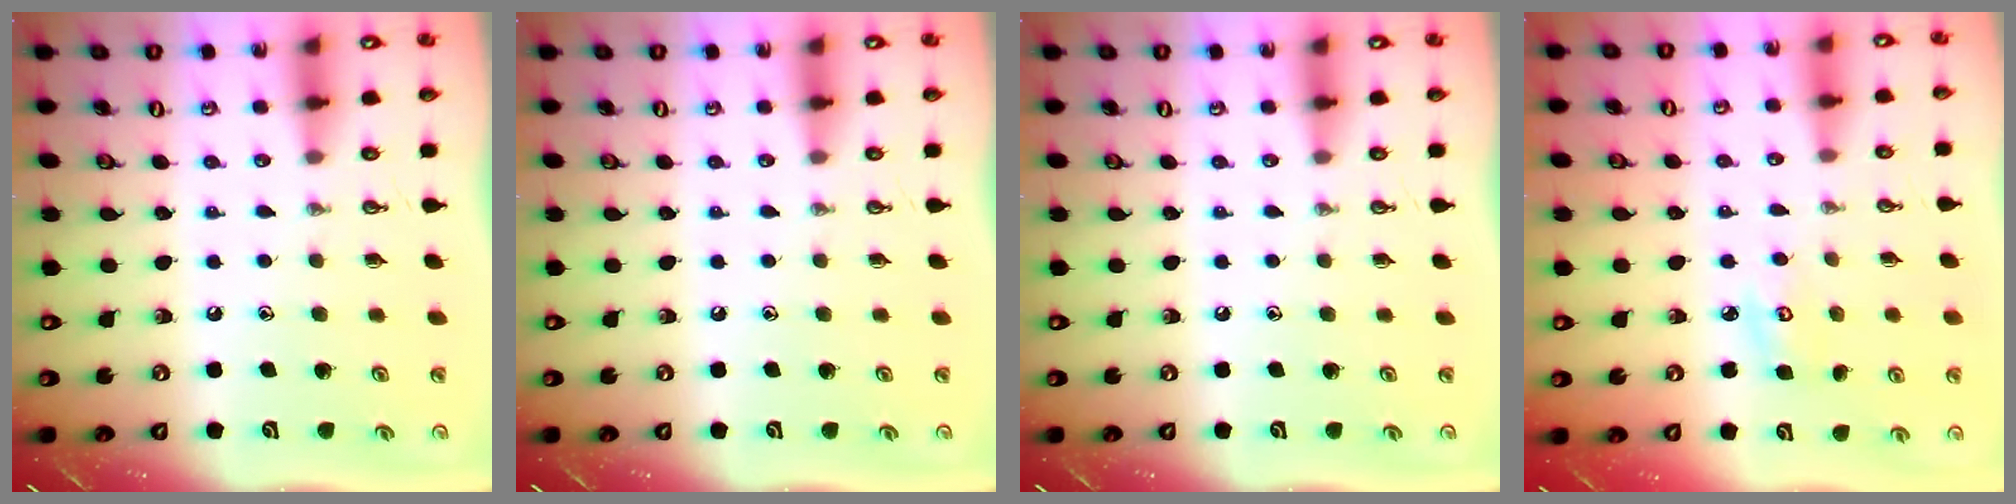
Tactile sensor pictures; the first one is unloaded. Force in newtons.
{"total": 0.0}
{"total": 0.0}
{"total": 5.2, "press": 5.1, "slide": 0.5}